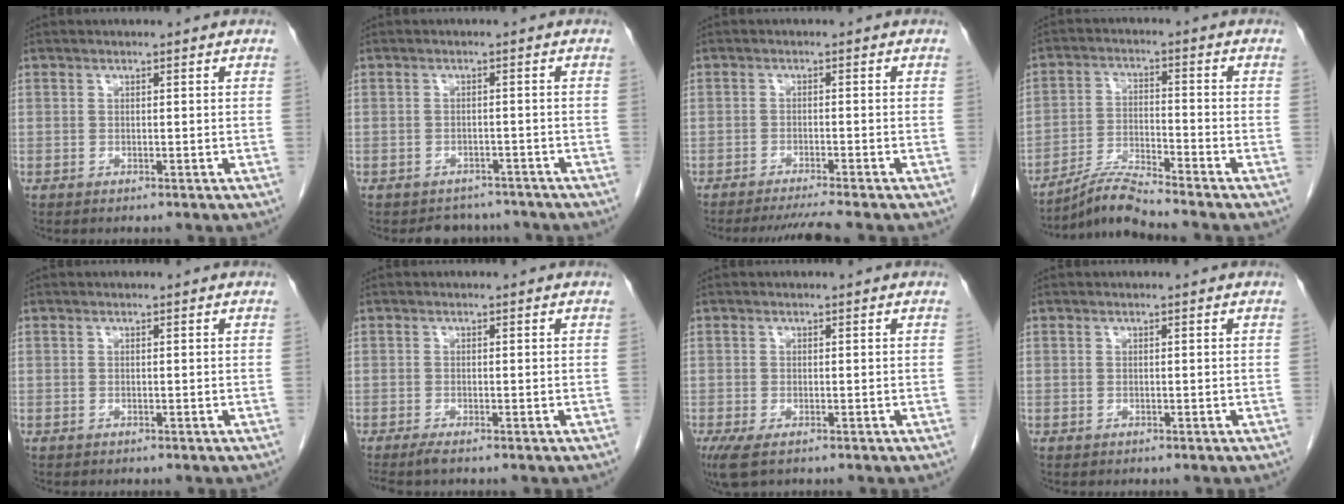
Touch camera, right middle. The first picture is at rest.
{"total": 4.1, "force": [-3.7, 1.8, -0.3], "torque": [0.005, 0.005, -0.049]}
{"total": 4.8, "force": [-4.2, -1.3, 1.8], "torque": [-0.026, -0.017, -0.067]}
{"total": 6.4, "force": [-6.0, -1.4, 1.8], "torque": [-0.040, -0.018, -0.113]}
{"total": 0.0}
{"total": 1.6, "force": [-1.2, -0.1, 0.9], "torque": [-0.022, -0.007, -0.025]}
{"total": 3.3, "force": [-2.1, 1.1, 2.3], "torque": [-0.050, -0.012, -0.033]}
{"total": 0.0}